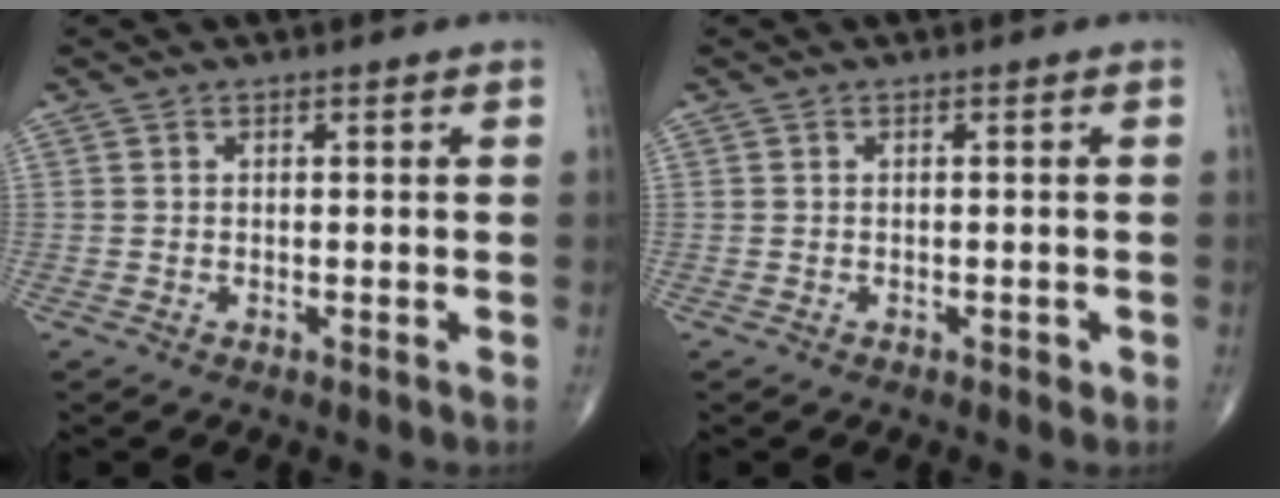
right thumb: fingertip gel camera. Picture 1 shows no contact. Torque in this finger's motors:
{"motor_torque": [0.09, -0.05, 0.02, 0.10, 0.00]}